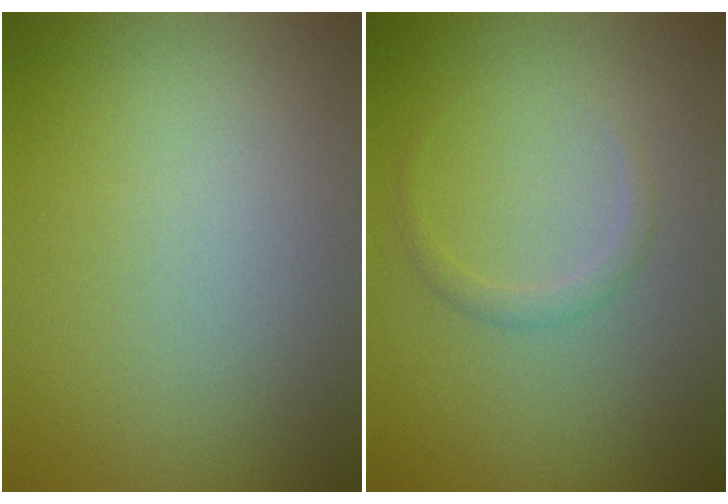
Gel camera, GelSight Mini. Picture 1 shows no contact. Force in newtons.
{"total": 1.0, "press": 1.0, "slide": 0.1}